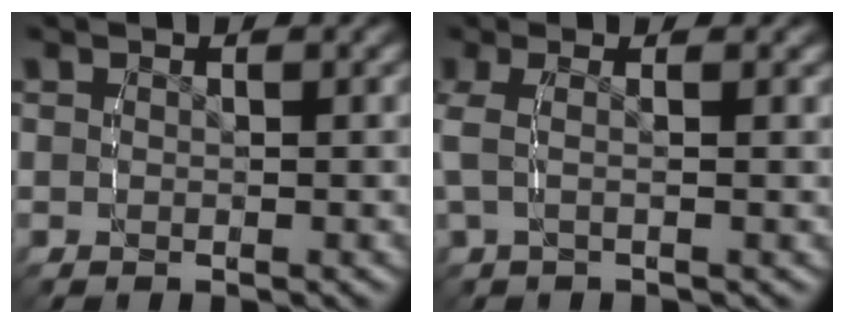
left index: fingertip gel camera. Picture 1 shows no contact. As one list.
[{"total": 2.6, "force": [0.6, 0.6, 2.5], "torque": [-0.059, 0.004, 0.008]}]